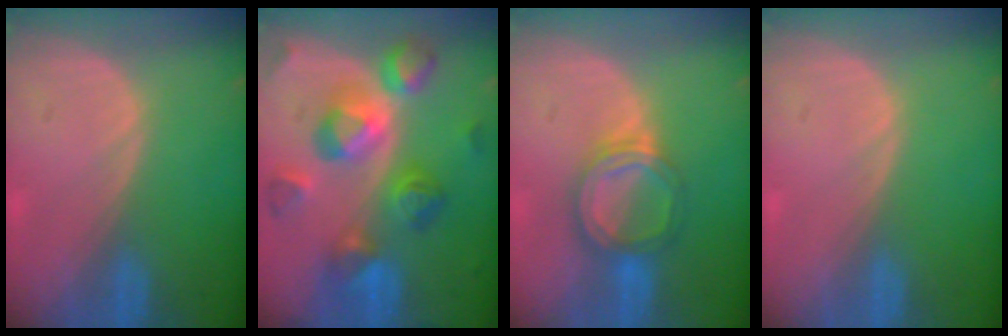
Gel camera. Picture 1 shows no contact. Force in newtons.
{"total": 10.8, "press": 10.8, "slide": 0.8}
{"total": 6.5, "press": 5.8, "slide": 3.0}
{"total": 0.0}